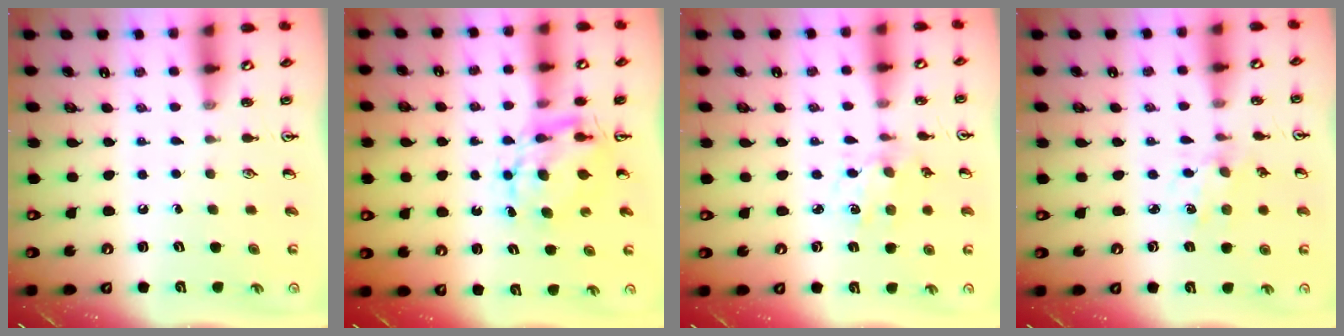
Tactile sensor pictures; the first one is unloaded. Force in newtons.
{"total": 6.8, "press": 6.8, "slide": 0.6}
{"total": 2.5, "press": 2.5, "slide": 0.2}
{"total": 1.2, "press": 1.1, "slide": 0.3}